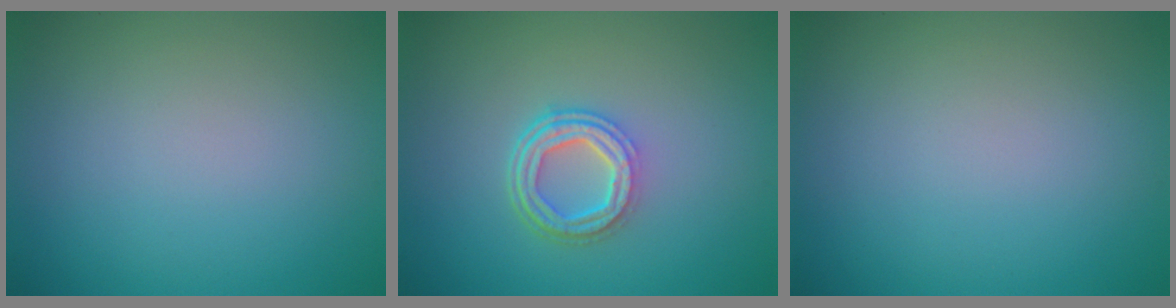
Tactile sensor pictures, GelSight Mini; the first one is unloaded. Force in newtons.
{"total": 4.1, "press": 3.0, "slide": 2.7}
{"total": 0.0}